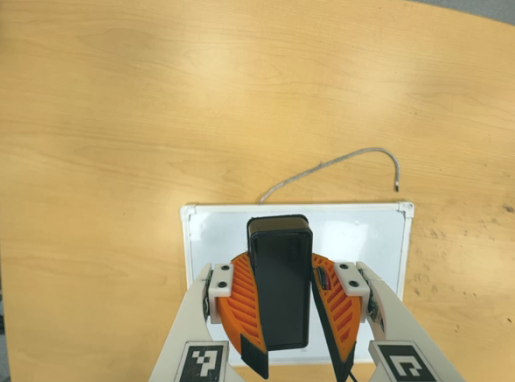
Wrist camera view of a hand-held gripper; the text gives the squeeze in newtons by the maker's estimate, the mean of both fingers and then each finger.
{"total": 10.7, "left": 10.4, "right": 10.9}